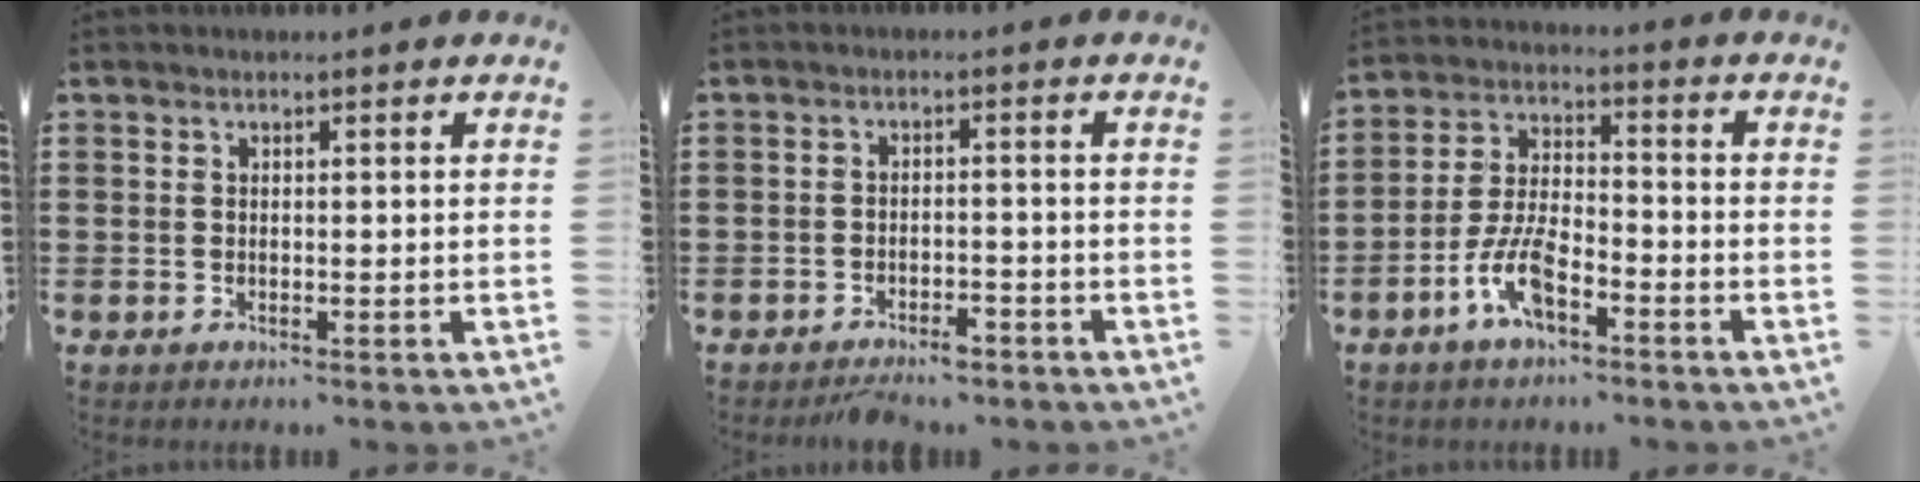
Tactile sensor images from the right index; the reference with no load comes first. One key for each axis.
{"total": 2.5, "fx": -2.3, "fy": 0.7, "fz": 0.9, "tx": -0.019, "ty": 0.005, "tz": -0.046}
{"total": 7.6, "fx": -4.2, "fy": 2.9, "fz": 5.6, "tx": -0.132, "ty": 0.000, "tz": -0.082}